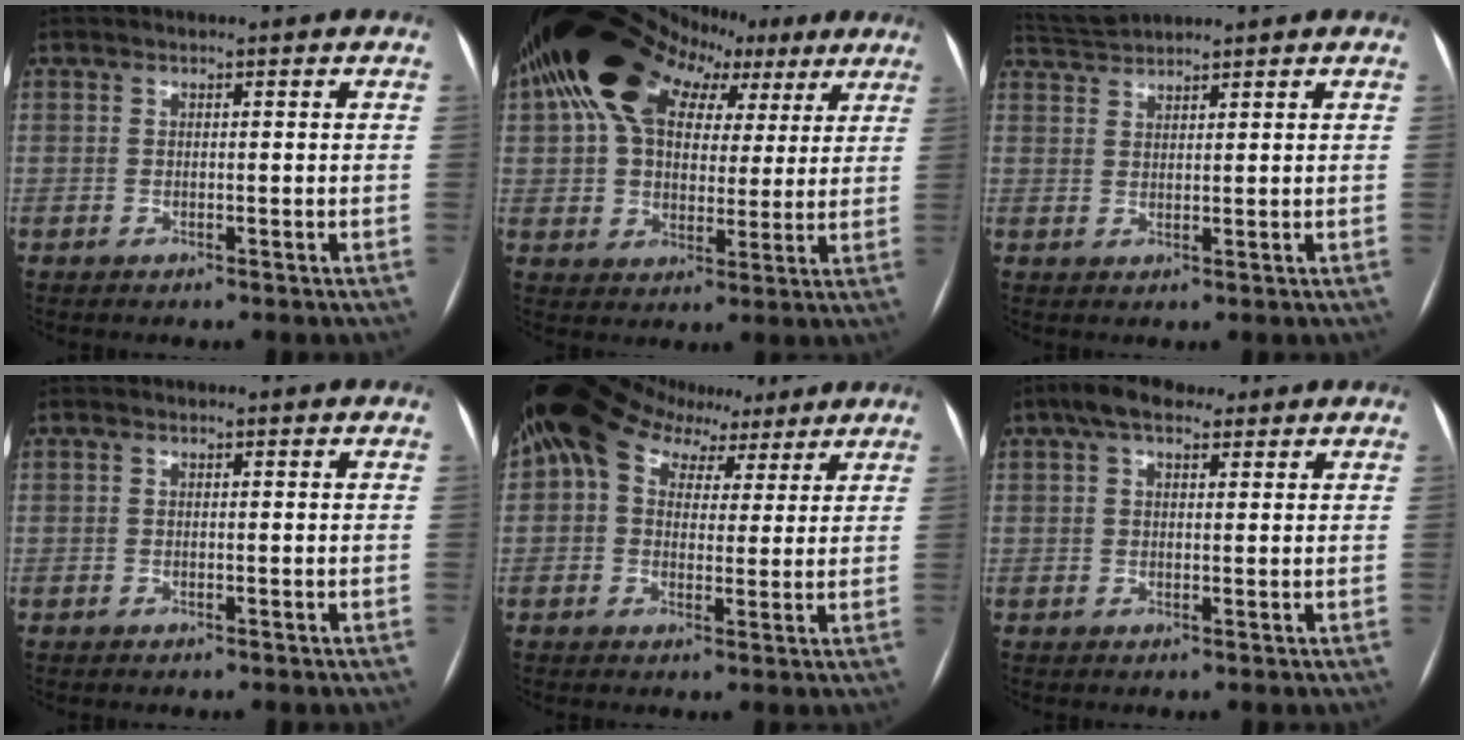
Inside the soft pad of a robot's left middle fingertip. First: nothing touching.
{"total": 20.7, "force": [9.6, 13.6, 12.4], "torque": [-0.212, 0.084, 0.155]}
{"total": 3.1, "force": [3.0, -0.5, -0.4], "torque": [-0.005, 0.012, 0.067]}
{"total": 0.0}
{"total": 10.7, "force": [5.9, 7.1, 5.4], "torque": [-0.093, 0.064, 0.098]}
{"total": 5.9, "force": [3.6, 2.9, 3.6], "torque": [-0.072, 0.034, 0.060]}